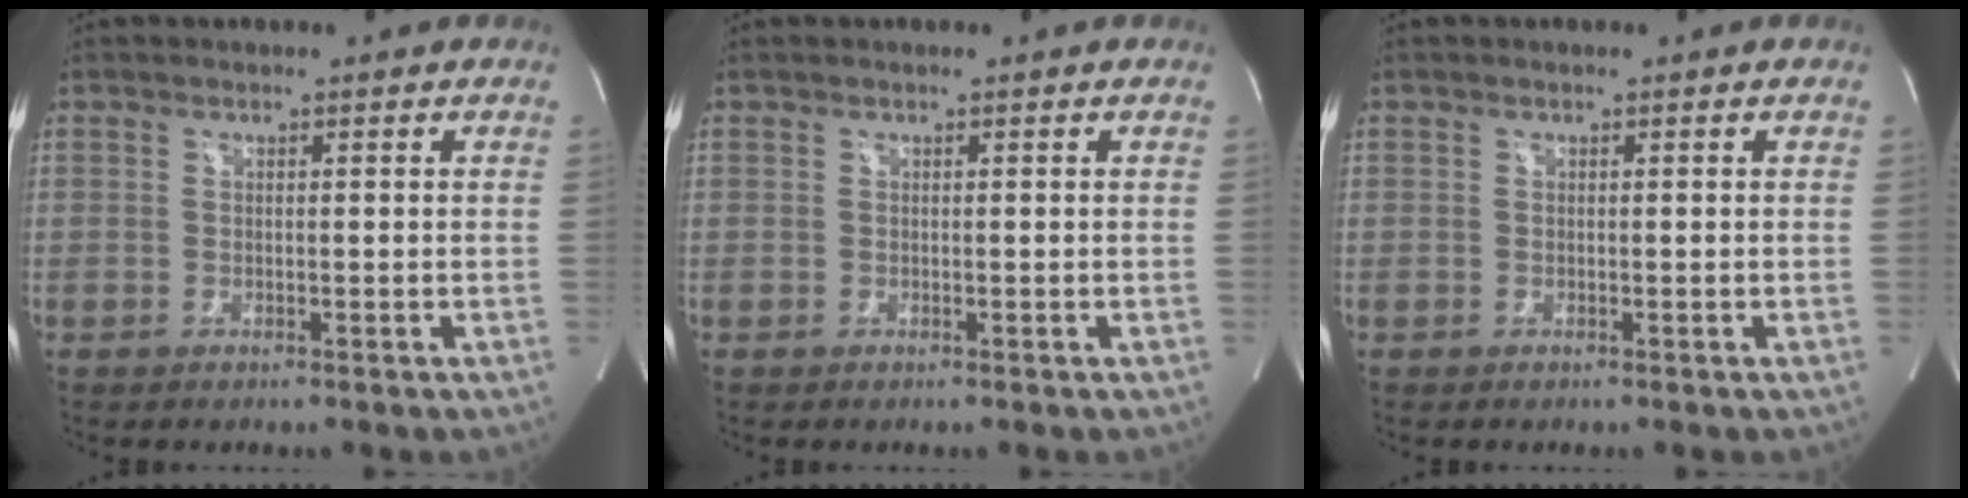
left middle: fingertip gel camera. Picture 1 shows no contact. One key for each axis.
{"total": 0.0}
{"total": 0.0}